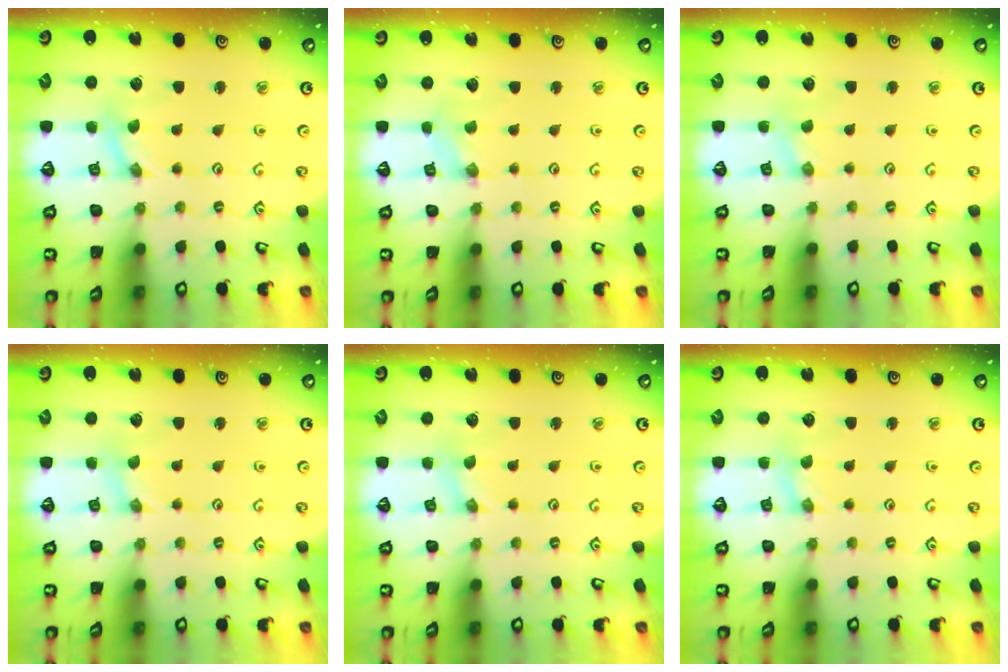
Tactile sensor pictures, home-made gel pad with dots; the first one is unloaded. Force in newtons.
{"total": 1.1, "press": 1.1, "slide": 0.2}
{"total": 0.8, "press": 0.8, "slide": 0.1}
{"total": 0.0}
{"total": 0.0}
{"total": 1.2, "press": 1.2, "slide": 0.1}